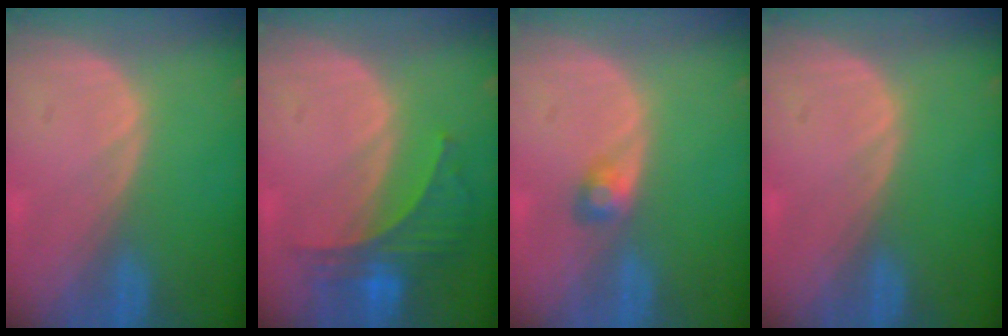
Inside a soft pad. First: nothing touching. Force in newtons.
{"total": 5.8, "press": 5.7, "slide": 0.5}
{"total": 2.1, "press": 2.1, "slide": 0.2}
{"total": 0.0}